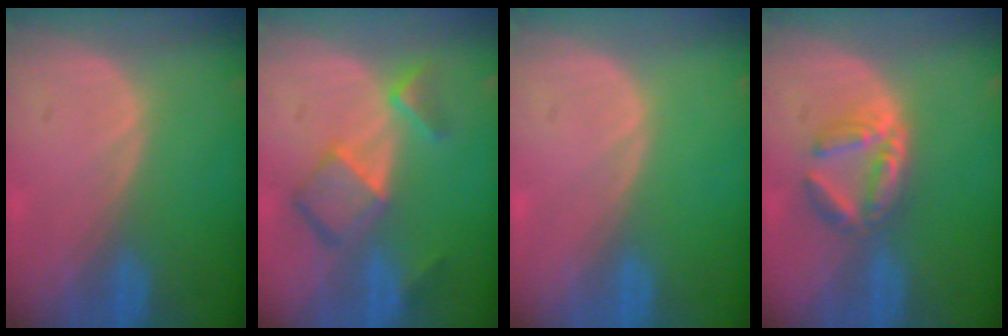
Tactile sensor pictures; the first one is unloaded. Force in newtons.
{"total": 7.3, "press": 6.3, "slide": 3.7}
{"total": 0.0}
{"total": 5.3, "press": 5.2, "slide": 0.8}